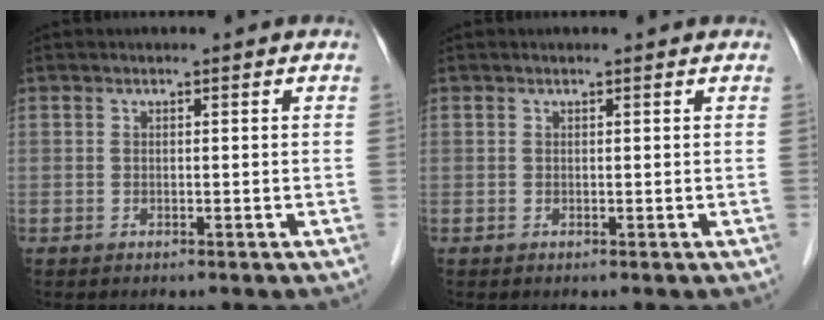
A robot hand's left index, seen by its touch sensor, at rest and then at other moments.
{"total": 1.7, "force": [1.6, 0.3, 0.6], "torque": [-0.011, 0.014, 0.017]}